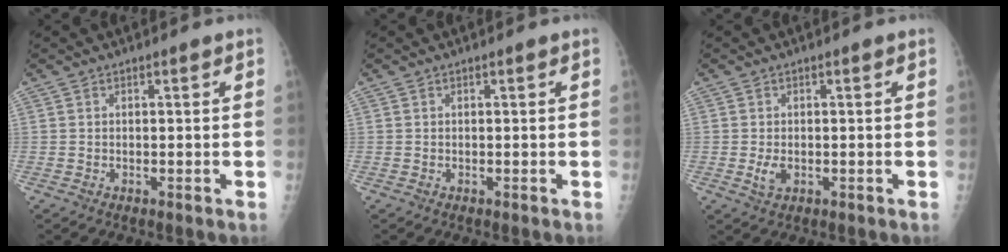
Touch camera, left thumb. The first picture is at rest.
{"total": 0.0}
{"total": 2.3, "force": [-0.4, 1.4, 1.8], "torque": [-0.036, -0.004, -0.005]}